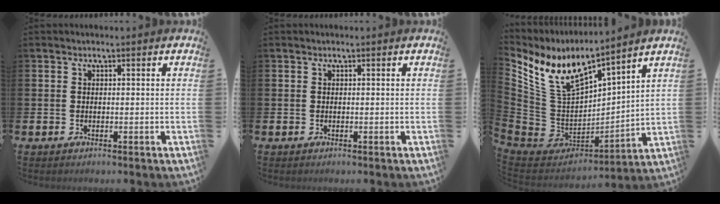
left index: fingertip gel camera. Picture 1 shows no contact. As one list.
[{"total": 0.0}, {"total": 9.6, "force": [8.0, 3.1, 4.3], "torque": [-0.126, -0.059, 0.145]}]